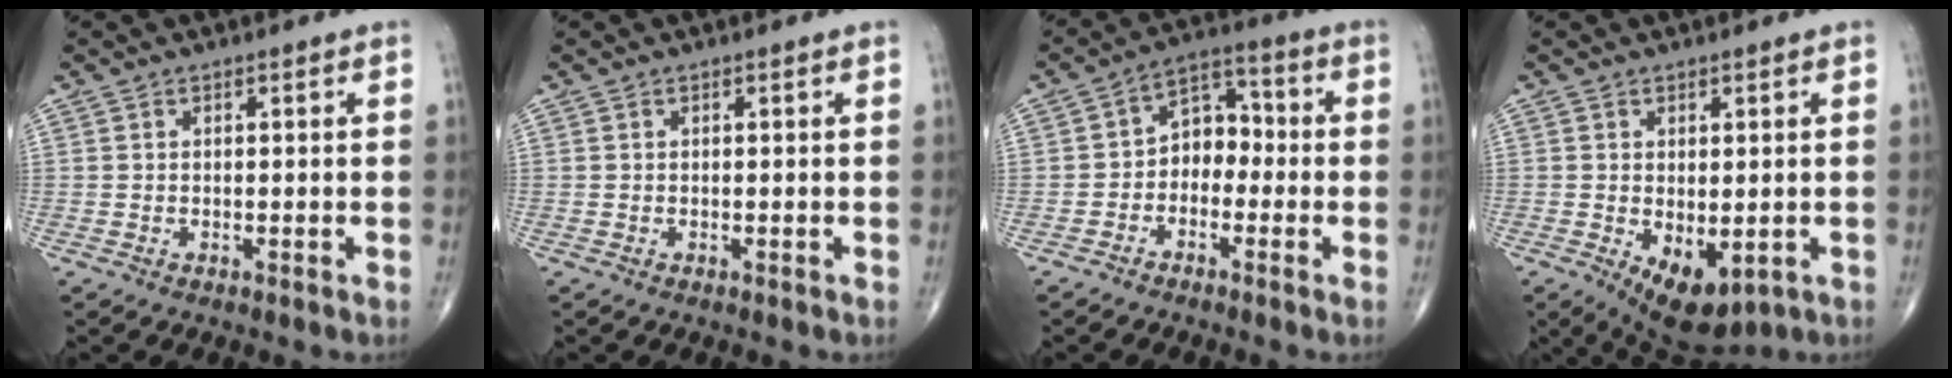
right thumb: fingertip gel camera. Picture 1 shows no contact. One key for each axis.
{"total": 0.0}
{"total": 6.4, "fx": -1.2, "fy": 4.8, "fz": 4.1, "tx": -0.038, "ty": 0.033, "tz": -0.039}
{"total": 8.9, "fx": -2.6, "fy": 4.7, "fz": 7.1, "tx": -0.096, "ty": -0.012, "tz": -0.023}